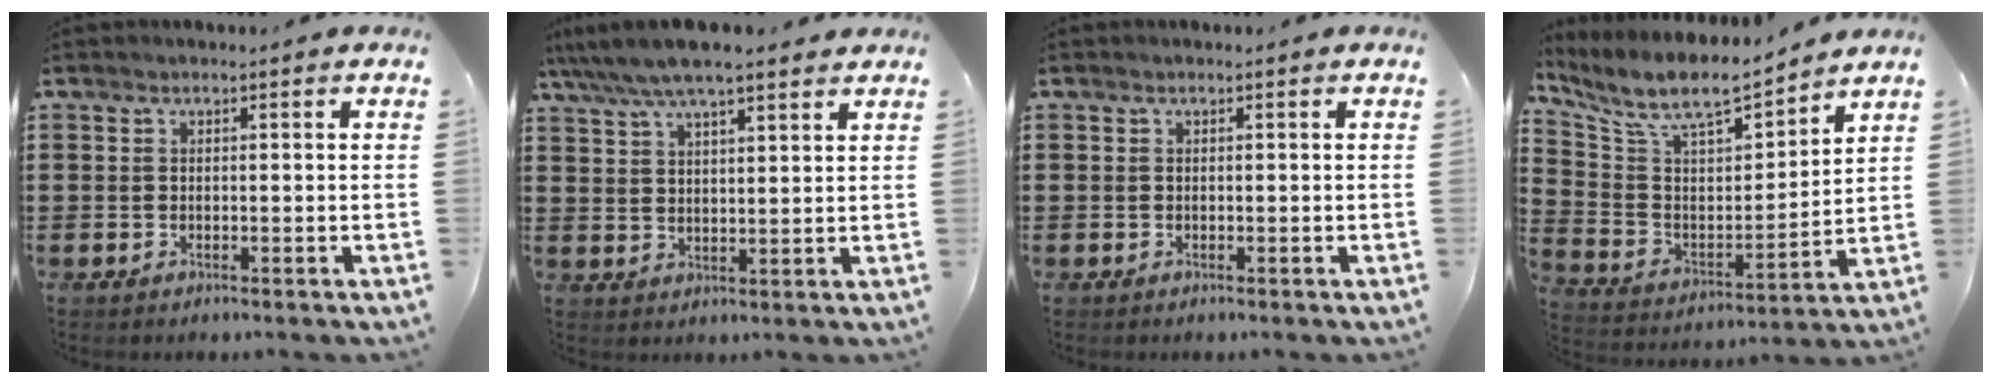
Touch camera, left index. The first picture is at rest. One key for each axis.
{"total": 5.7, "fx": 4.5, "fy": 1.2, "fz": 3.3, "tx": -0.075, "ty": -0.008, "tz": 0.079}
{"total": 0.0}
{"total": 9.0, "fx": 7.5, "fy": 2.3, "fz": 4.4, "tx": -0.120, "ty": -0.044, "tz": 0.127}